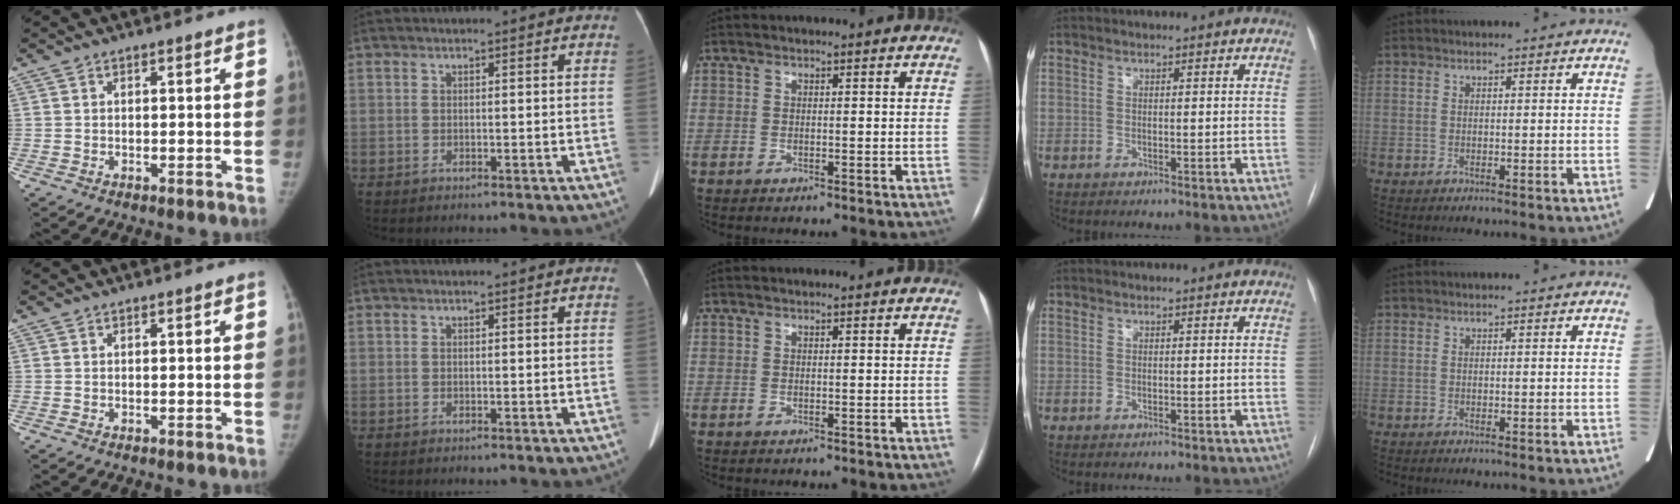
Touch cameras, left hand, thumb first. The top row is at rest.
{}